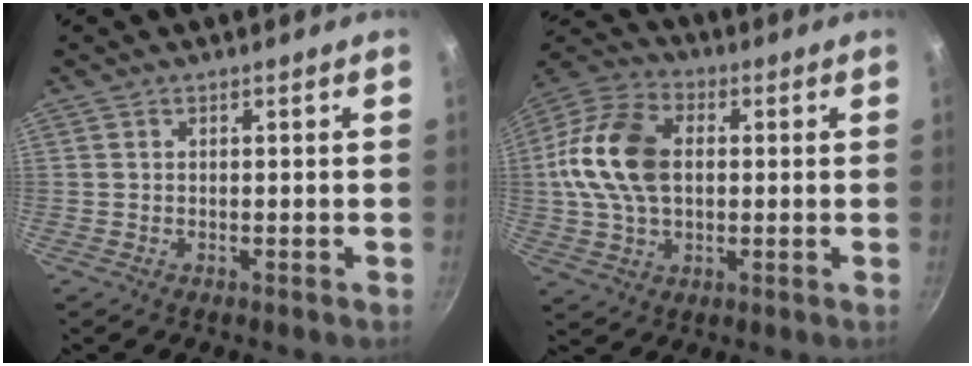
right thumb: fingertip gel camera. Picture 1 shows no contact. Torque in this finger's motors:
{"motor_torque": [1.26, 3.10, 0.70, -0.63, 0.18]}